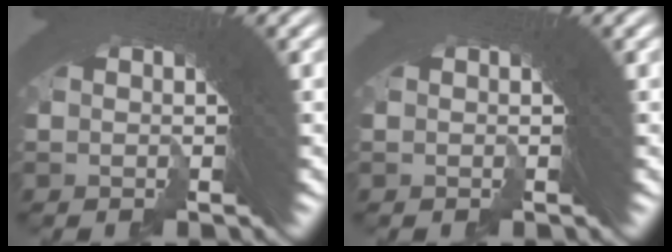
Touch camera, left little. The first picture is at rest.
{"total": 0.0}